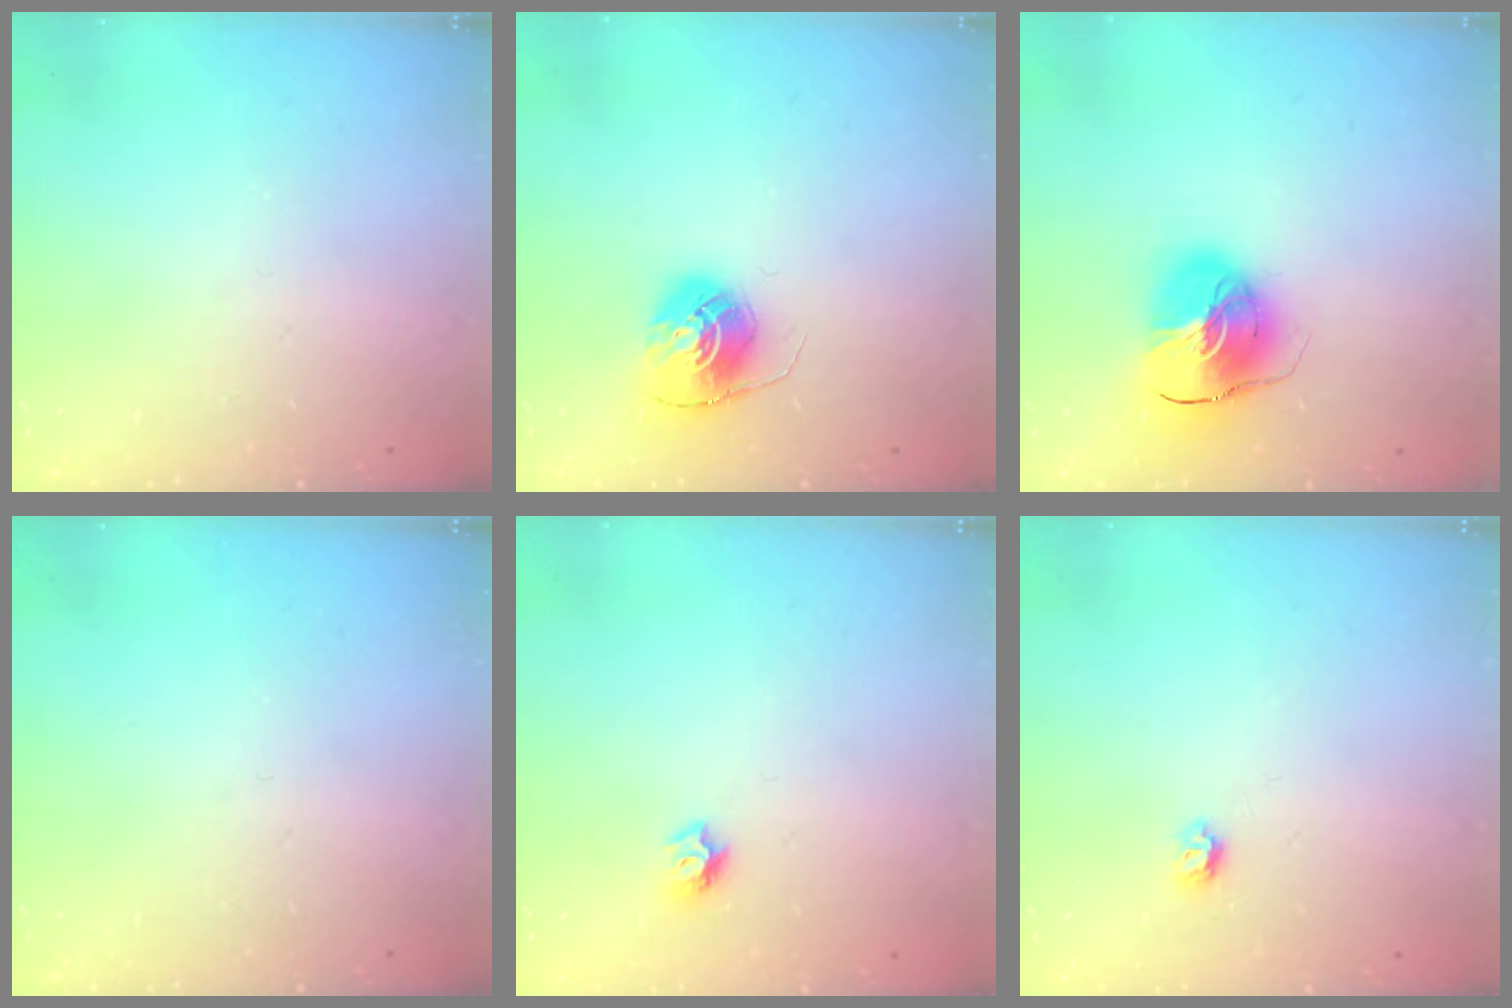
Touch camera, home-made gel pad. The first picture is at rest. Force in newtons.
{"total": 7.9, "press": 7.9, "slide": 0.1}
{"total": 11.9, "press": 11.7, "slide": 1.8}
{"total": 0.0}
{"total": 5.6, "press": 5.6, "slide": 0.7}
{"total": 4.0, "press": 3.9, "slide": 0.6}